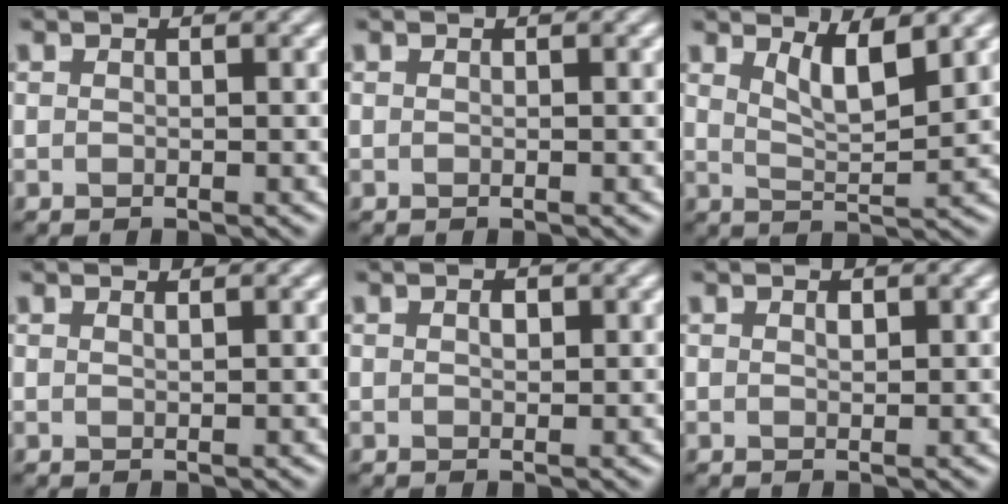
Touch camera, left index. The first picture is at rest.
{"total": 0.0}
{"total": 3.6, "force": [2.3, 0.9, 2.6], "torque": [-0.047, -0.006, 0.043]}
{"total": 0.5, "force": [0.4, 0.1, 0.3], "torque": [0.000, 0.000, 0.007]}
{"total": 0.9, "force": [0.2, 0.6, 0.6], "torque": [-0.010, 0.000, 0.002]}
{"total": 0.6, "force": [0.3, 0.4, 0.4], "torque": [-0.008, 0.000, 0.004]}